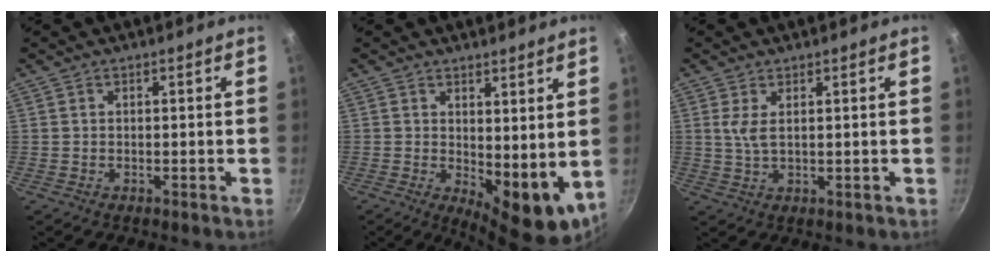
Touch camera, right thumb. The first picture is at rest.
{"total": 9.7, "force": [1.7, 4.6, 8.4], "torque": [-0.097, -0.025, 0.036]}
{"total": 3.2, "force": [1.1, 1.1, 2.8], "torque": [-0.061, -0.007, 0.024]}